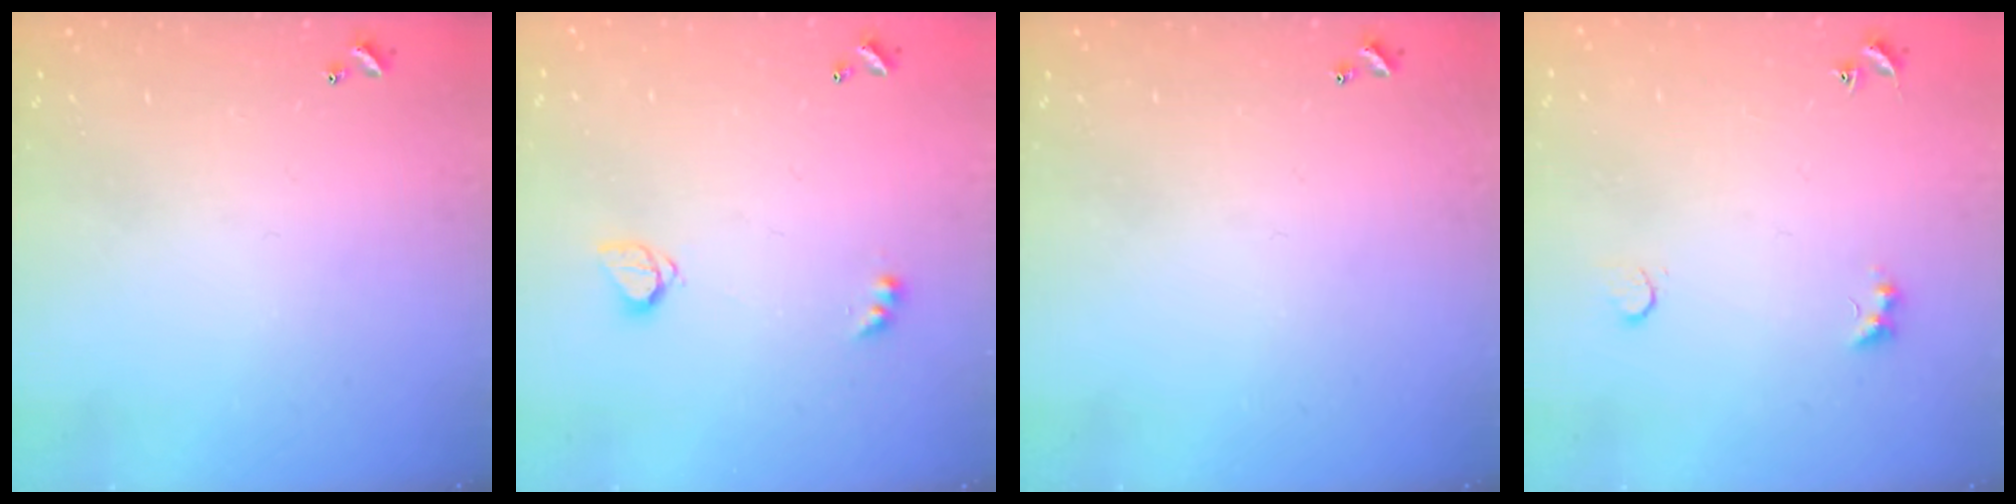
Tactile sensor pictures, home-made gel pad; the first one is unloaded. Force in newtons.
{"total": 3.3, "press": 3.3, "slide": 0.2}
{"total": 0.0}
{"total": 3.0, "press": 2.9, "slide": 0.8}